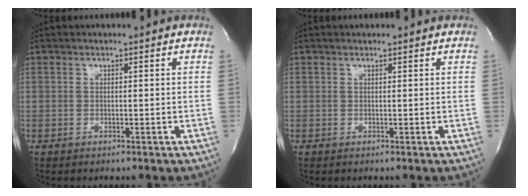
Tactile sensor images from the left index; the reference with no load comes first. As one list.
[{"total": 1.3, "force": [1.2, 0.2, 0.5], "torque": [-0.008, 0.012, 0.016]}]